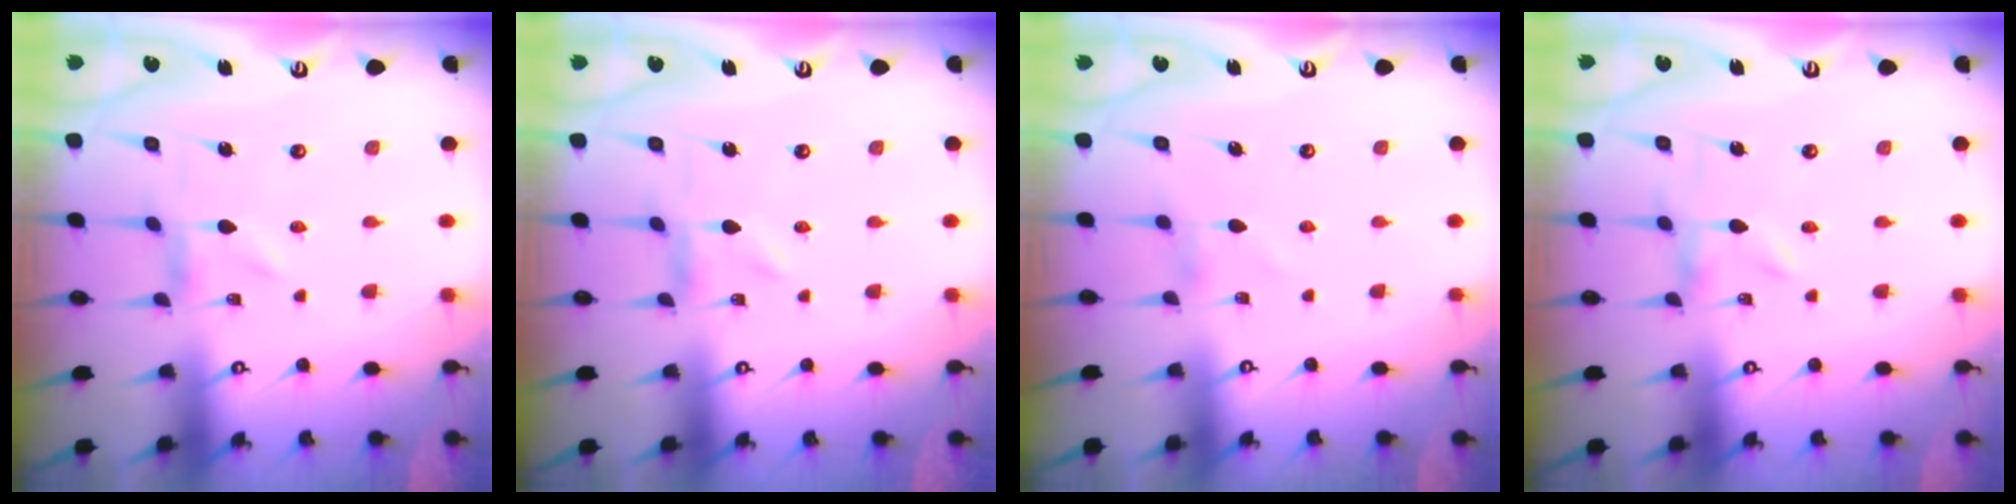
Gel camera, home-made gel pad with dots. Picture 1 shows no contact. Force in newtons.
{"total": 0.0}
{"total": 0.0}
{"total": 0.0}